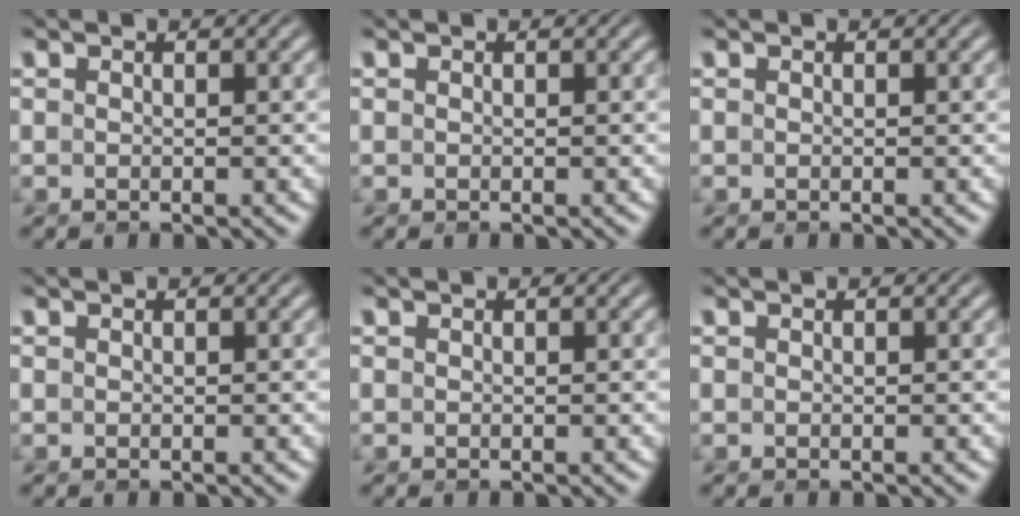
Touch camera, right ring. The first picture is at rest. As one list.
[{"total": 0.0}, {"total": 0.0}, {"total": 0.0}, {"total": 0.0}, {"total": 0.0}]